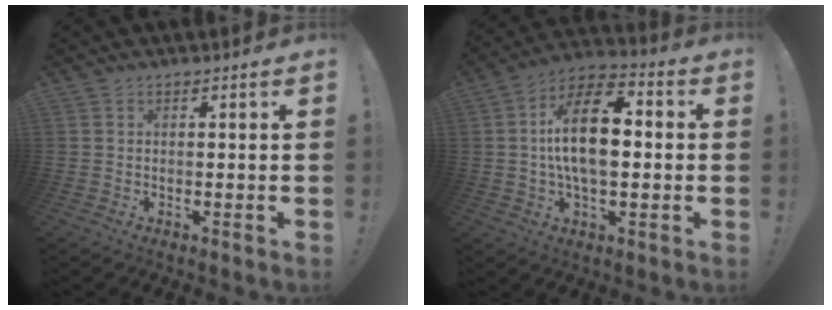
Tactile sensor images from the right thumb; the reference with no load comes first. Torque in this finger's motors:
{"motor_torque": [-0.02, 1.13, 0.70, -0.32, 0.31]}